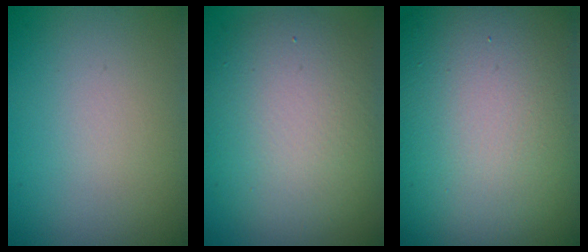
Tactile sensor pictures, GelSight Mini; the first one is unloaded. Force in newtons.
{"total": 8.6, "press": 8.6, "slide": 0.3}
{"total": 20.3, "press": 20.2, "slide": 1.3}